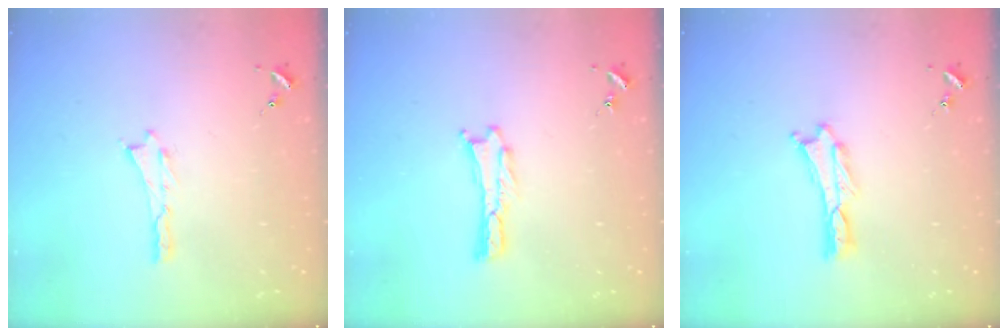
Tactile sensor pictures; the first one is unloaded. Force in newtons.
{"total": 0.0}
{"total": 0.0}